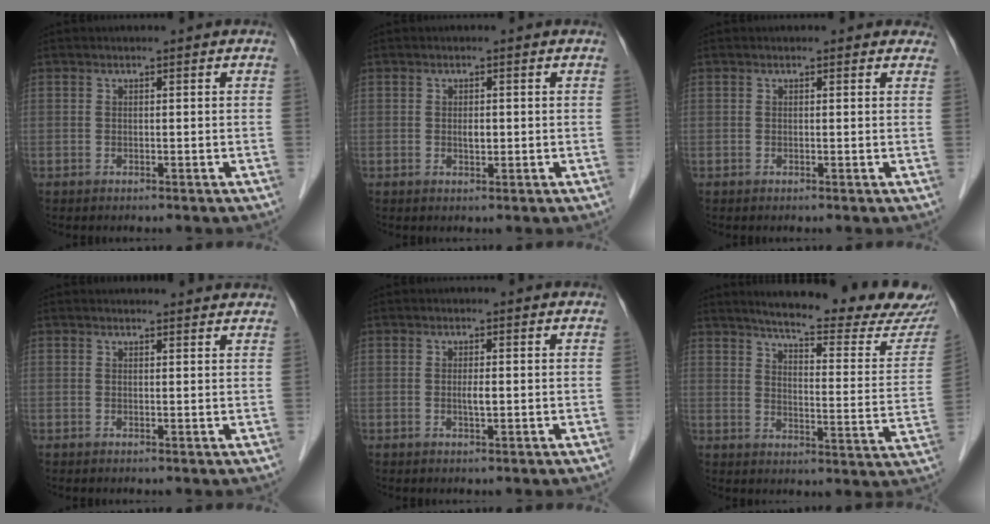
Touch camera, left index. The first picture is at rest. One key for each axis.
{"total": 1.3, "fx": -0.1, "fy": 0.6, "fz": 1.1, "tx": -0.019, "ty": -0.002, "tz": -0.001}
{"total": 1.6, "fx": 1.2, "fy": 0.9, "fz": 0.2, "tx": 0.006, "ty": -0.004, "tz": -0.003}
{"total": 6.0, "fx": 5.8, "fy": 1.0, "fz": 1.2, "tx": -0.008, "ty": 0.012, "tz": 0.053}
{"total": 1.3, "fx": -0.2, "fy": 0.2, "fz": 1.3, "tx": -0.026, "ty": -0.003, "tz": -0.003}
{"total": 21.7, "fx": 19.5, "fy": 1.8, "fz": 9.2, "tx": -0.121, "ty": -0.069, "tz": 0.234}